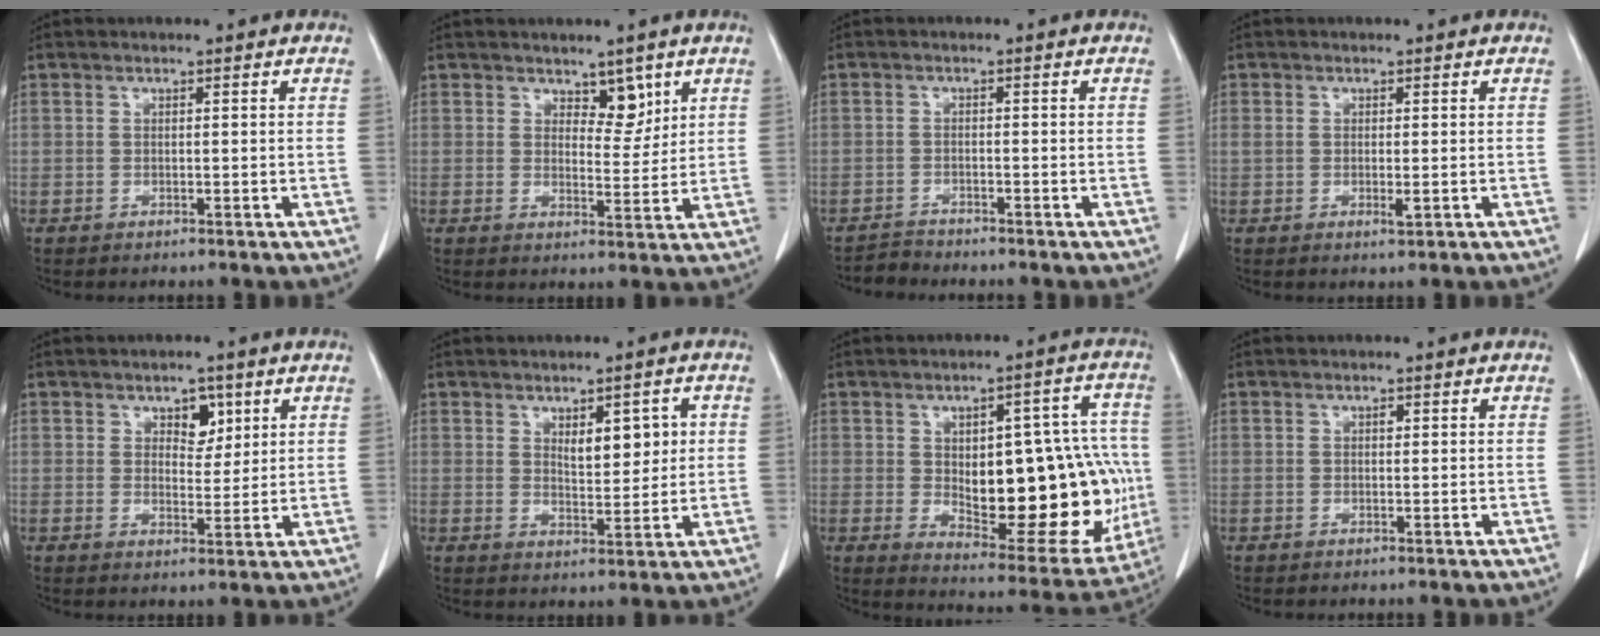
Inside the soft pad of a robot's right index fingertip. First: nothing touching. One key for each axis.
{"total": 4.0, "fx": 2.6, "fy": 2.0, "fz": 2.3, "tx": -0.023, "ty": -0.007, "tz": 0.041}
{"total": 1.9, "fx": -1.8, "fy": 0.0, "fz": -0.6, "tx": 0.014, "ty": -0.008, "tz": -0.034}
{"total": 1.8, "fx": -0.1, "fy": 0.7, "fz": 1.6, "tx": -0.031, "ty": -0.004, "tz": 0.001}
{"total": 4.5, "fx": 2.2, "fy": 2.8, "fz": 2.8, "tx": -0.034, "ty": 0.005, "tz": 0.034}
{"total": 5.5, "fx": 1.6, "fy": 2.3, "fz": 4.7, "tx": -0.070, "ty": 0.003, "tz": 0.031}
{"total": 23.6, "fx": -1.6, "fy": 9.5, "fz": 21.5, "tx": -0.247, "ty": 0.021, "tz": 0.011}
{"total": 0.5, "fx": 0.1, "fy": 0.3, "fz": 0.4, "tx": -0.008, "ty": 0.001, "tz": 0.002}